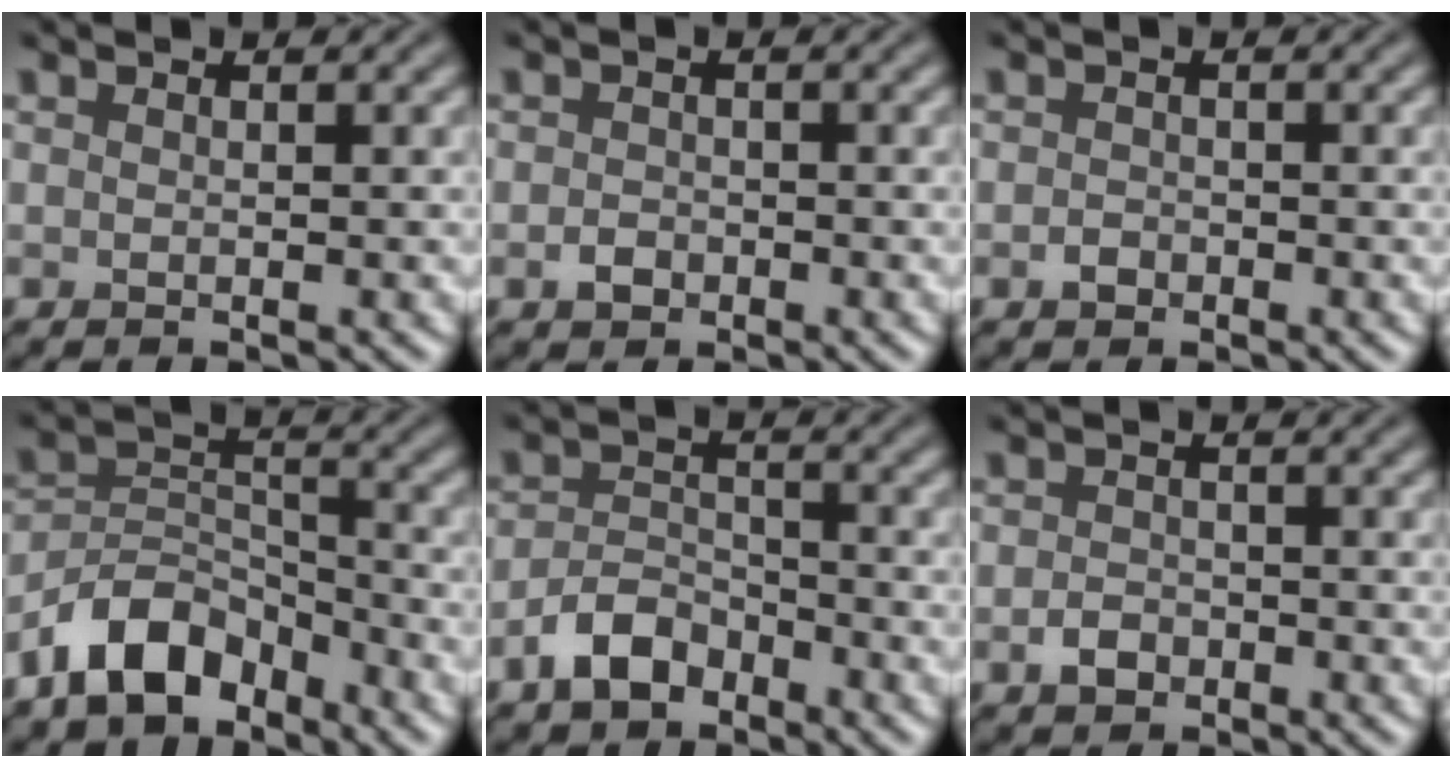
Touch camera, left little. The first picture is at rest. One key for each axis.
{"total": 1.4, "fx": -0.7, "fy": 1.1, "fz": 0.6, "tx": -0.009, "ty": -0.001, "tz": -0.019}
{"total": 1.1, "fx": -0.6, "fy": 0.8, "fz": 0.4, "tx": -0.003, "ty": -0.001, "tz": -0.016}
{"total": 6.4, "fx": -4.7, "fy": 3.3, "fz": 2.9, "tx": -0.047, "ty": 0.004, "tz": -0.100}
{"total": 3.6, "fx": -2.6, "fy": 1.9, "fz": 1.6, "tx": -0.027, "ty": 0.005, "tz": -0.055}
{"total": 1.8, "fx": -0.9, "fy": 1.3, "fz": 0.8, "tx": -0.011, "ty": 0.000, "tz": -0.024}